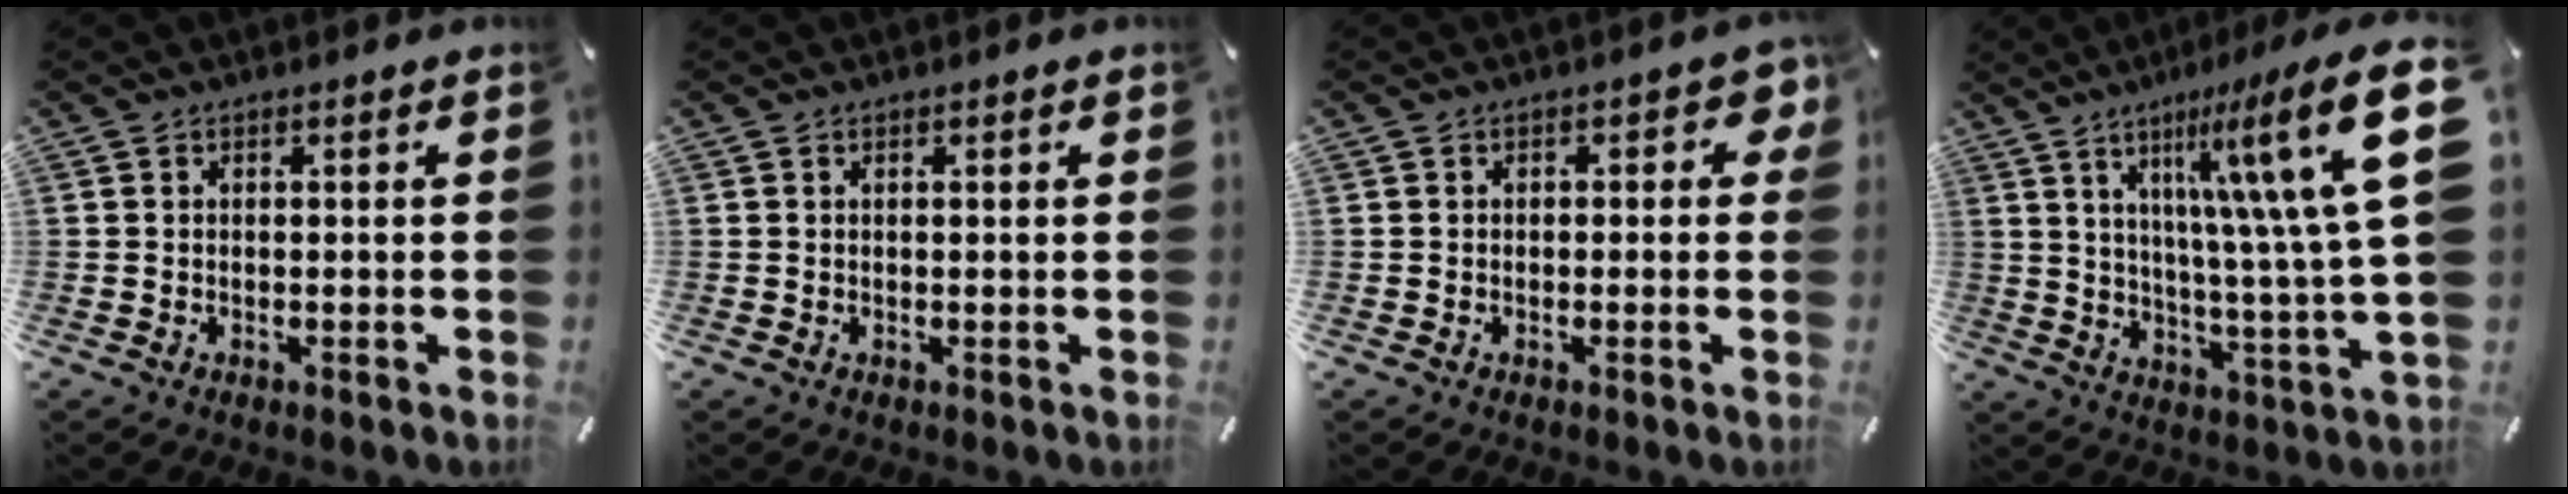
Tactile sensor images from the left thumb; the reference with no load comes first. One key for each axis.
{"total": 0.6, "fx": 0.2, "fy": 0.1, "fz": 0.6, "tx": -0.010, "ty": 0.000, "tz": 0.004}
{"total": 2.9, "fx": 0.3, "fy": 1.7, "fz": 2.3, "tx": -0.022, "ty": 0.000, "tz": -0.001}
{"total": 25.9, "fx": 9.4, "fy": 5.4, "fz": 23.5, "tx": -0.344, "ty": -0.053, "tz": 0.139}